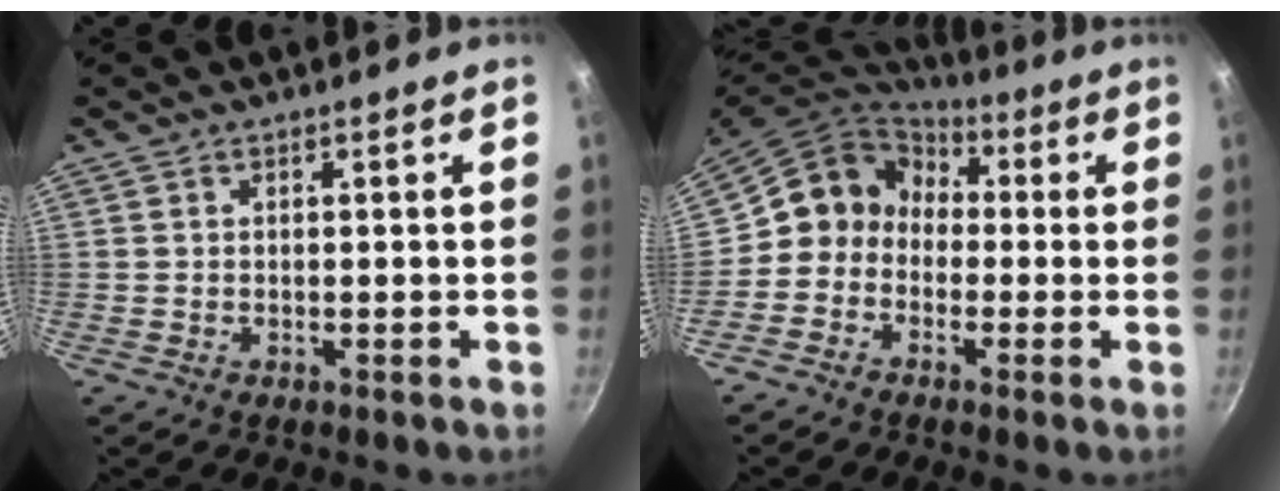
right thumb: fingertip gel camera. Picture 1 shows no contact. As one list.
[{"total": 10.5, "force": [-0.2, 9.3, 4.9], "torque": [-0.059, 0.043, -0.033]}]